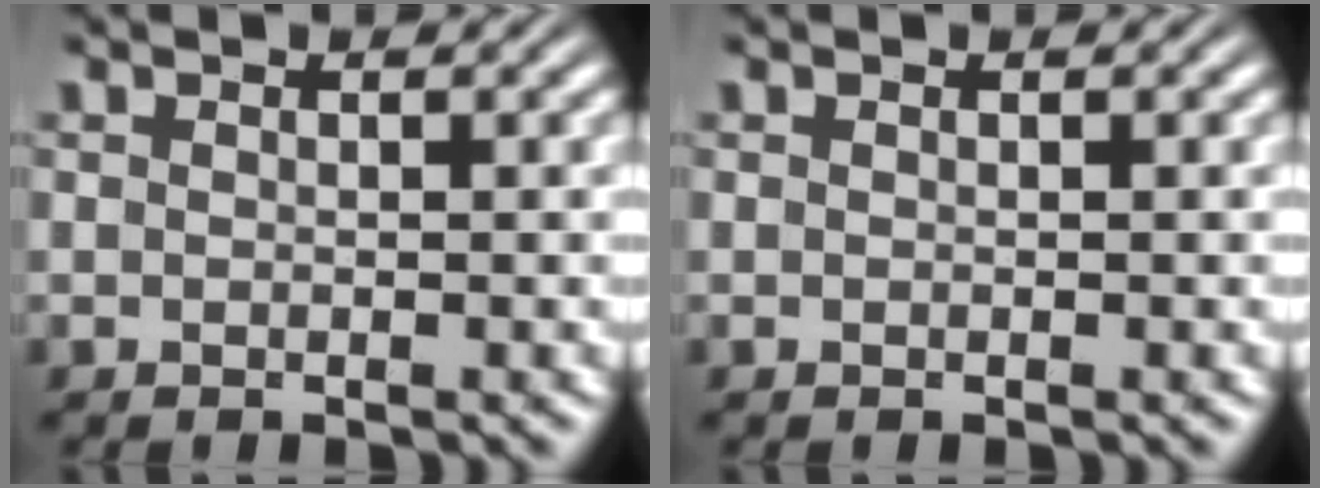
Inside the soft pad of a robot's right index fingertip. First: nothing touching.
{"total": 0.0}